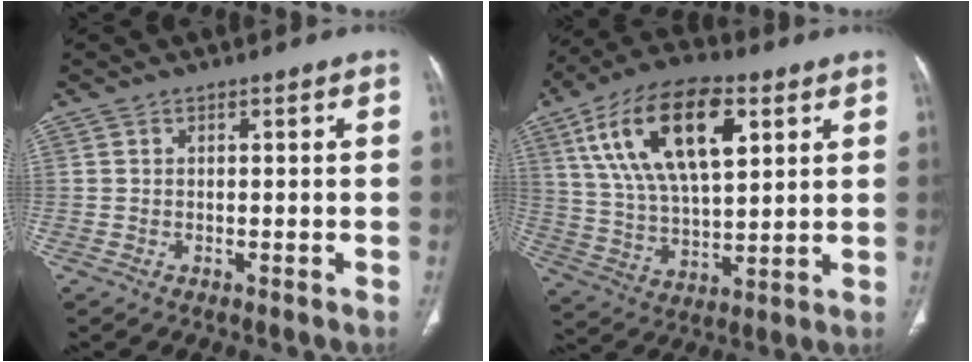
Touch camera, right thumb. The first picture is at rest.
{"total": 20.6, "force": [8.1, 9.7, 16.2], "torque": [-0.278, -0.013, 0.147]}